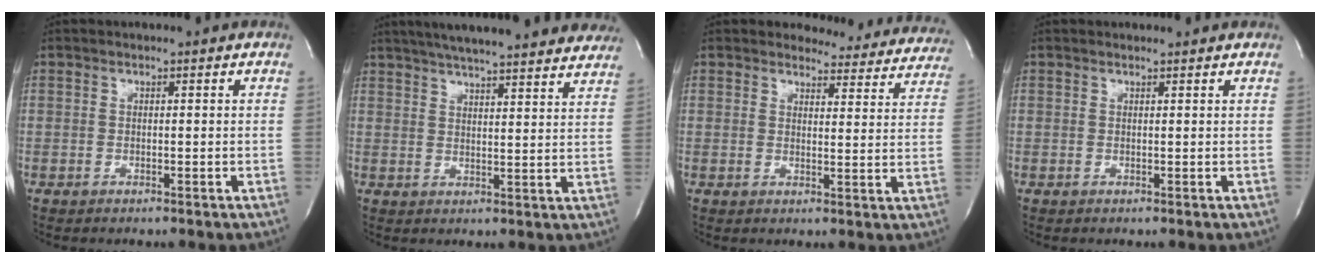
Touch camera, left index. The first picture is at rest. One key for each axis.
{"total": 25.7, "fx": 22.7, "fy": 3.3, "fz": 11.6, "tx": -0.186, "ty": -0.004, "tz": 0.283}
{"total": 13.8, "fx": 13.1, "fy": 4.0, "fz": 1.6, "tx": 0.016, "ty": -0.053, "tz": 0.121}
{"total": 1.1, "fx": 1.1, "fy": 0.1, "fz": 0.0, "tx": -0.011, "ty": 0.002, "tz": 0.014}